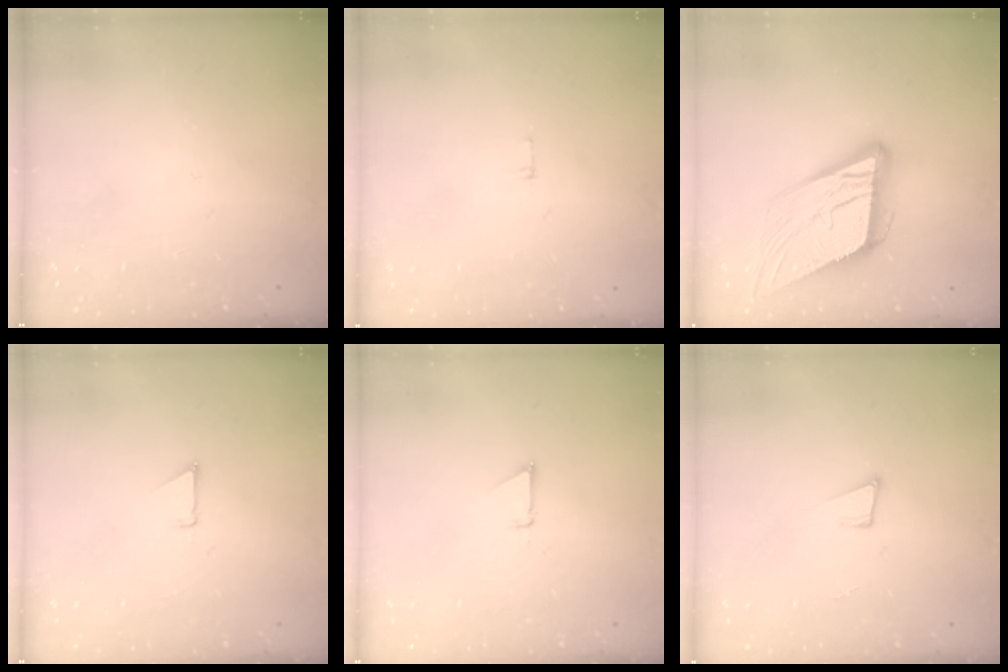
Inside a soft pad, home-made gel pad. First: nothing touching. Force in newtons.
{"total": 3.8, "press": 3.8, "slide": 0.3}
{"total": 17.9, "press": 17.6, "slide": 3.3}
{"total": 0.9, "press": 0.9, "slide": 0.1}
{"total": 0.8, "press": 0.8, "slide": 0.1}
{"total": 5.7, "press": 4.5, "slide": 3.4}